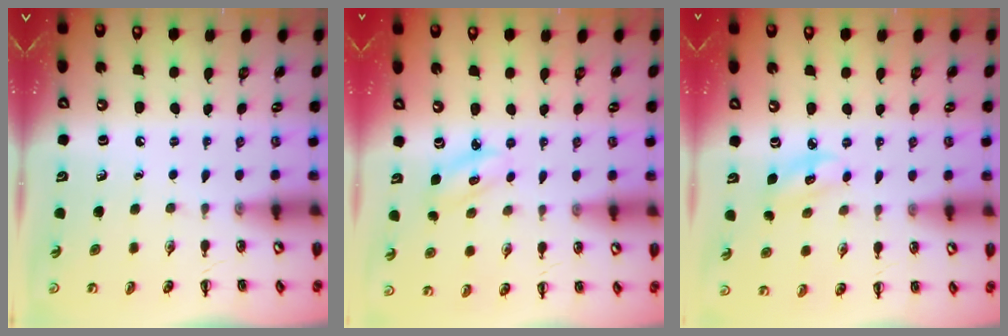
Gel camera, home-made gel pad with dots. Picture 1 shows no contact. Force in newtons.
{"total": 4.3, "press": 4.3, "slide": 0.8}
{"total": 3.9, "press": 3.8, "slide": 0.9}